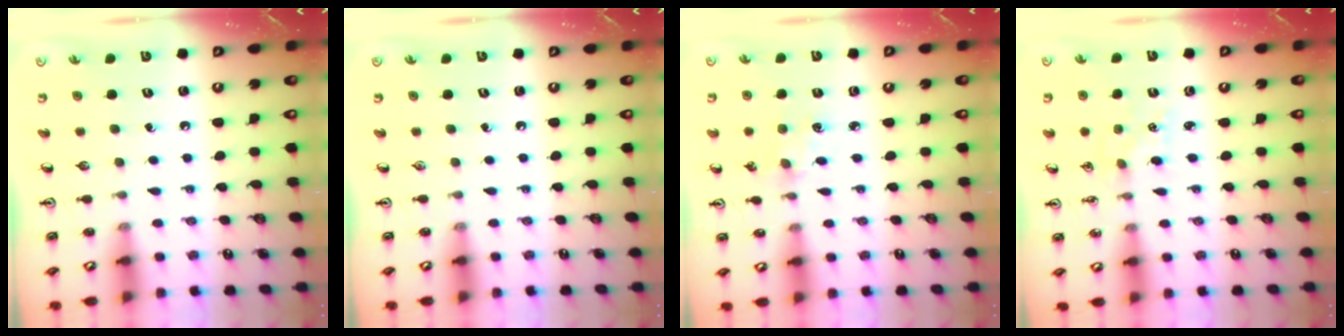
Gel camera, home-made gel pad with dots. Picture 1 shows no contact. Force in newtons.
{"total": 0.0}
{"total": 4.5, "press": 4.4, "slide": 0.6}
{"total": 2.8, "press": 2.8, "slide": 0.3}